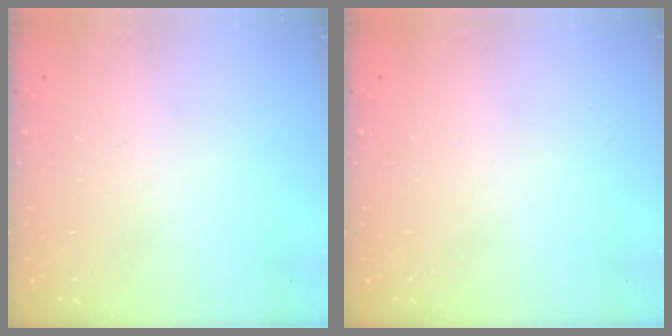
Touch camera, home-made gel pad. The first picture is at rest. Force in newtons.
{"total": 0.0}